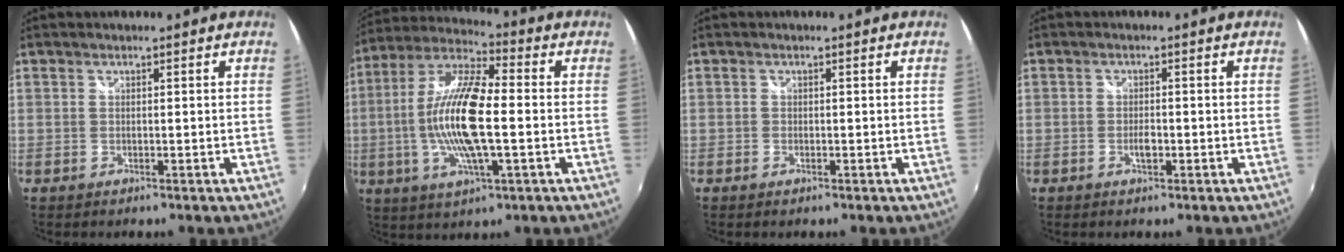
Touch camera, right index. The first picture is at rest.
{"total": 16.8, "force": [-1.7, 4.3, 16.1], "torque": [-0.316, 0.000, -0.039]}
{"total": 0.6, "force": [-0.4, 0.3, 0.3], "torque": [-0.006, -0.001, -0.008]}
{"total": 2.1, "force": [-0.8, 0.9, 1.7], "torque": [-0.031, -0.001, -0.014]}